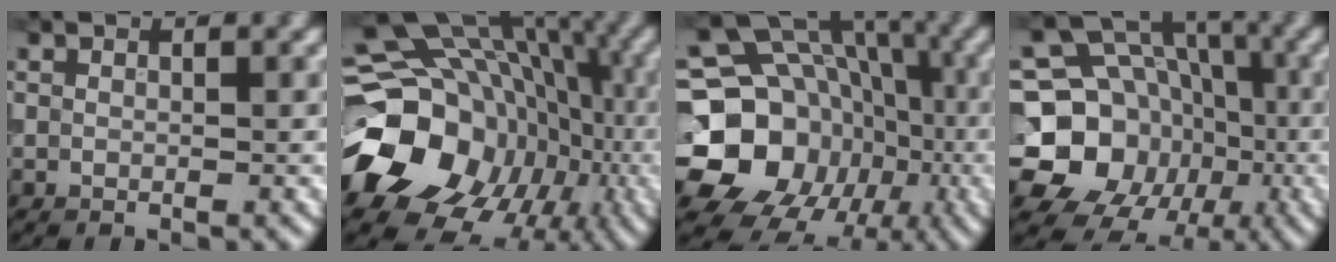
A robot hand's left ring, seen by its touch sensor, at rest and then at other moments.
{"total": 21.3, "force": [-3.6, 17.9, 10.9], "torque": [-0.170, -0.023, -0.071]}
{"total": 19.0, "force": [-4.1, 16.4, 8.6], "torque": [-0.156, -0.012, -0.088]}
{"total": 14.0, "force": [-3.1, 12.0, 6.5], "torque": [-0.119, -0.017, -0.073]}